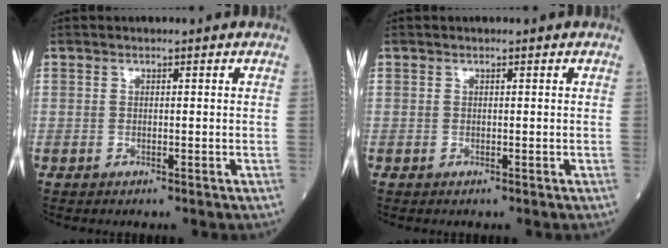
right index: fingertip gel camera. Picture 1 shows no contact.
{"total": 0.0}